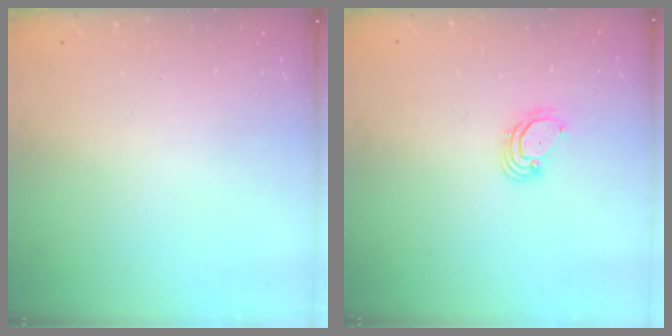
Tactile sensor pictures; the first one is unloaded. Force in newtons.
{"total": 3.8, "press": 3.8, "slide": 0.1}